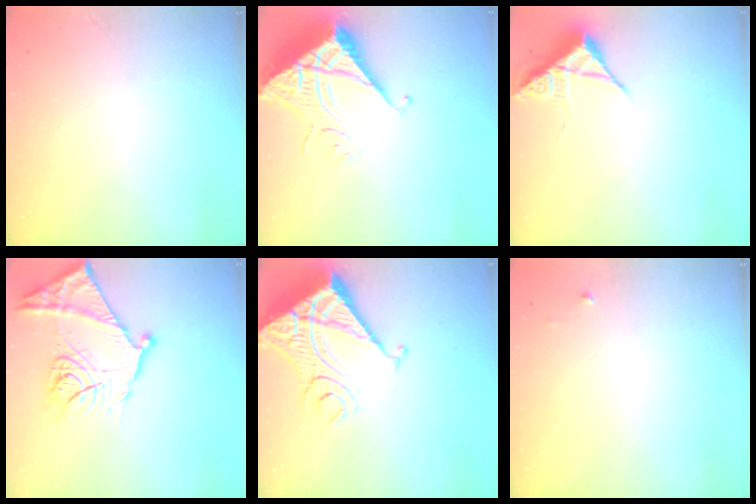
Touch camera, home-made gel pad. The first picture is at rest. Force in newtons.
{"total": 11.2, "press": 11.2, "slide": 0.9}
{"total": 7.1, "press": 7.1, "slide": 0.3}
{"total": 20.5, "press": 20.5, "slide": 1.8}
{"total": 16.7, "press": 16.6, "slide": 2.1}
{"total": 2.5, "press": 2.5, "slide": 0.4}